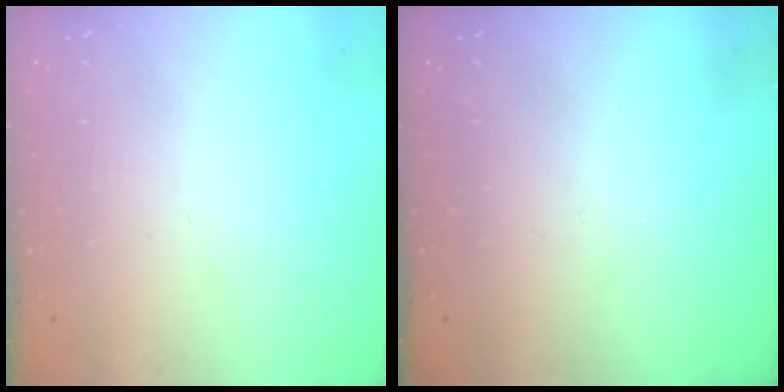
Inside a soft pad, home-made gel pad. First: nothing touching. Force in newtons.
{"total": 0.0}